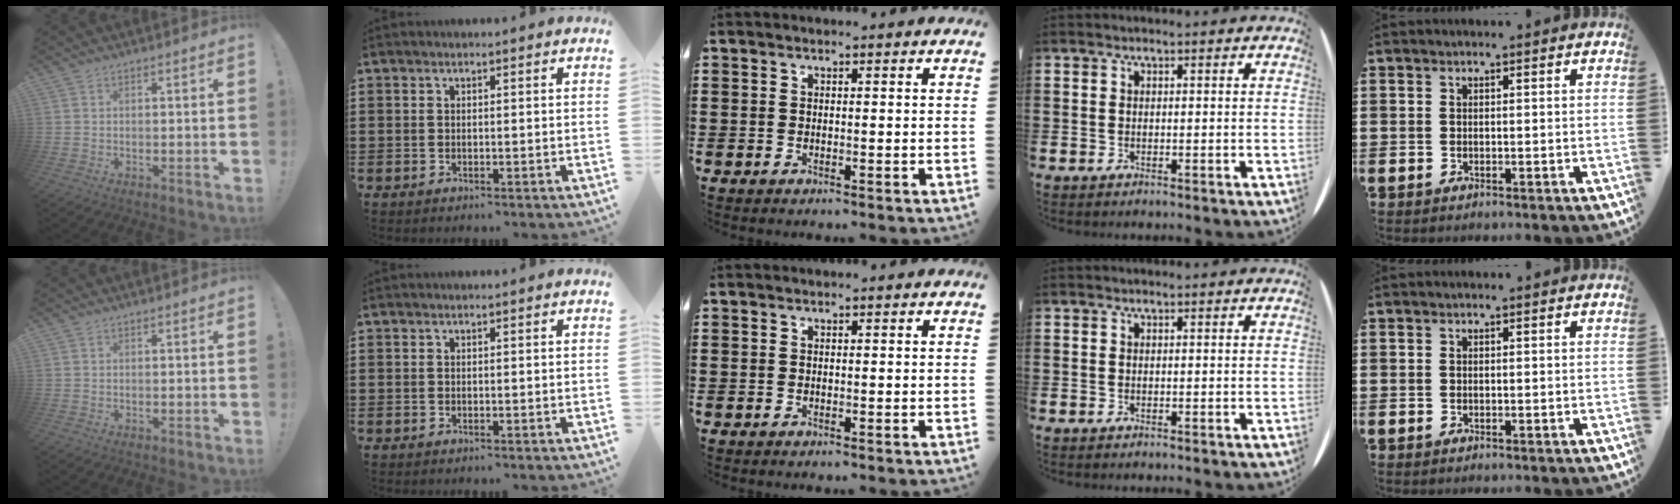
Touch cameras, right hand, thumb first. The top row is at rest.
{}